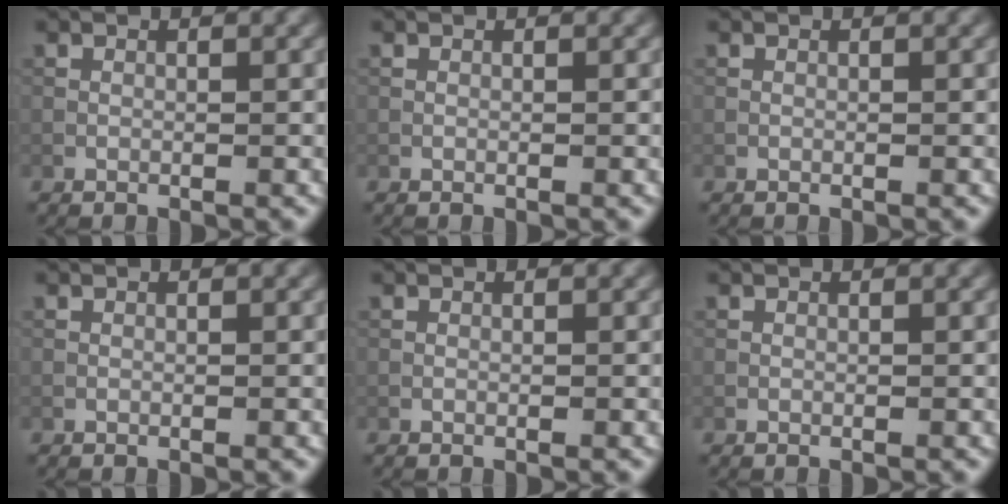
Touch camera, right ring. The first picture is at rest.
{"total": 0.0}
{"total": 0.0}
{"total": 0.0}
{"total": 0.0}
{"total": 0.0}